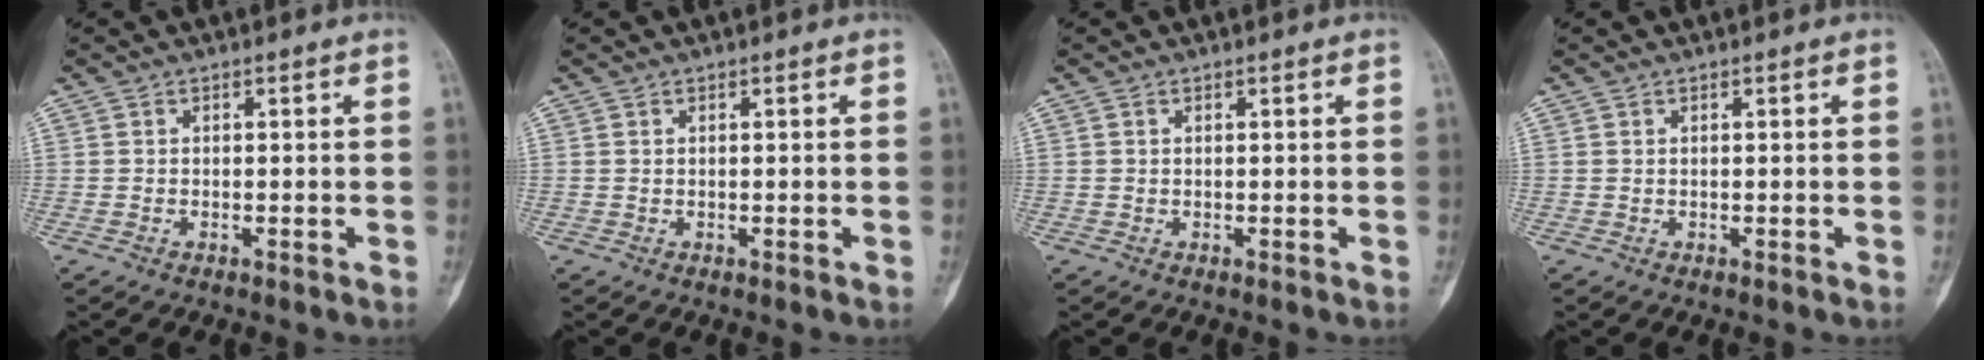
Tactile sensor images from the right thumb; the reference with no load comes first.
{"total": 0.0}
{"total": 0.0}
{"total": 0.0}